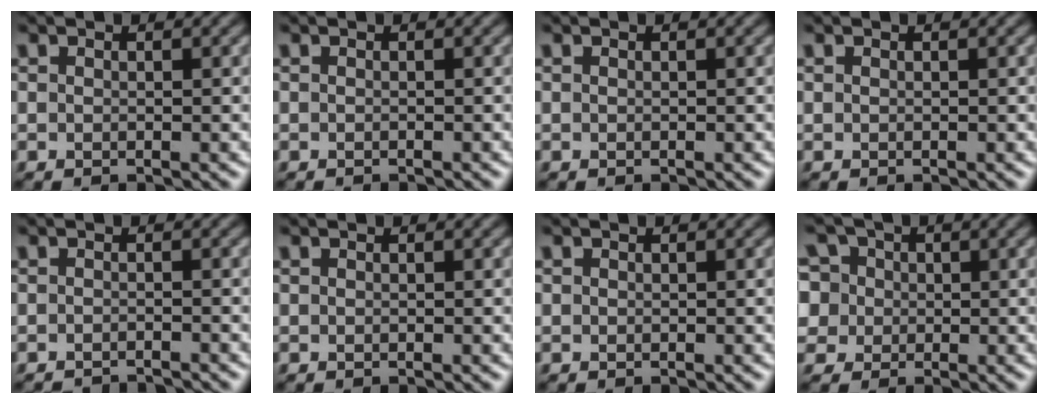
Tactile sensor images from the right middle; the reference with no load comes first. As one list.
[{"total": 0.8, "force": [-0.8, 0.1, 0.3], "torque": [0.003, -0.002, -0.013]}, {"total": 0.0}, {"total": 0.0}, {"total": 3.1, "force": [-3.0, 0.3, 0.7], "torque": [-0.008, -0.005, -0.044]}, {"total": 0.0}, {"total": 0.0}, {"total": 9.1, "force": [3.4, 7.3, 4.2], "torque": [-0.079, 0.038, 0.020]}]